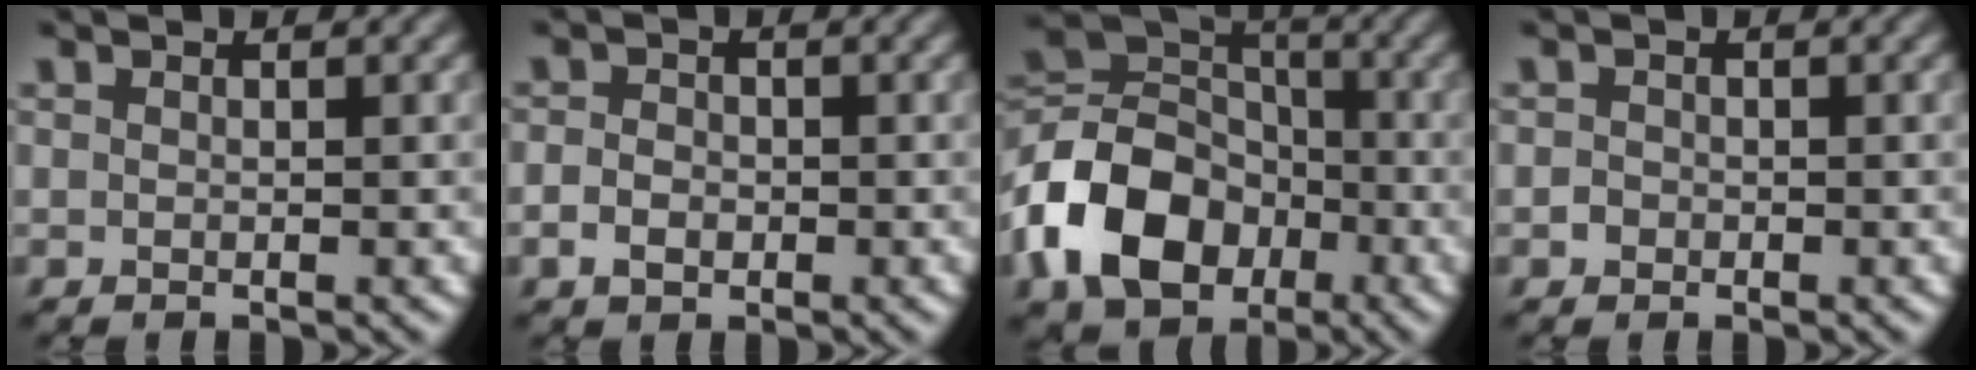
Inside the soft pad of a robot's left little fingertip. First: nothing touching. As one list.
[{"total": 2.0, "force": [-0.7, 1.6, 1.1], "torque": [-0.013, 0.002, -0.015]}, {"total": 11.1, "force": [-4.4, 7.9, 6.4], "torque": [-0.135, 0.004, -0.099]}, {"total": 0.9, "force": [-0.2, 0.9, 0.3], "torque": [0.009, 0.005, -0.007]}]